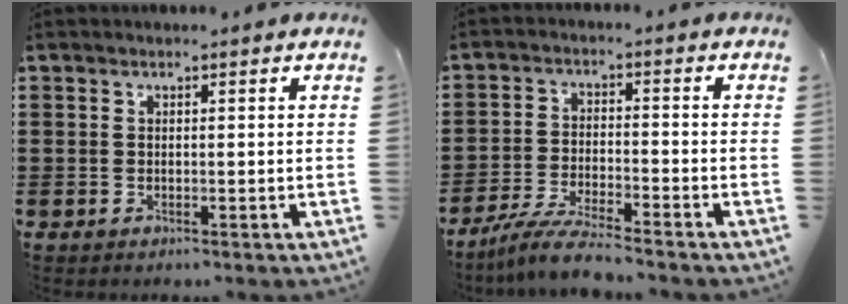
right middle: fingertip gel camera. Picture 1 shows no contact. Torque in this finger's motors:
{"motor_torque": [1.98, -0.16, 0.14, 0.07]}